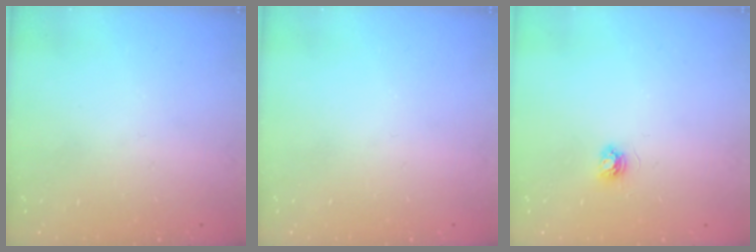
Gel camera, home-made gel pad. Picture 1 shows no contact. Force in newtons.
{"total": 0.0}
{"total": 3.4, "press": 3.4, "slide": 0.4}